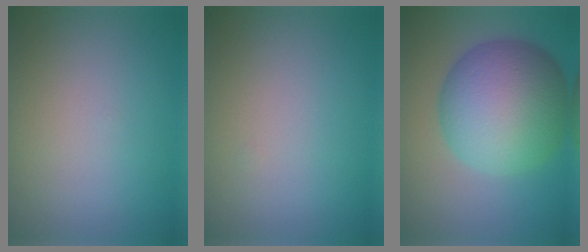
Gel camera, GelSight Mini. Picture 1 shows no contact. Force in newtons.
{"total": 0.0}
{"total": 12.2, "press": 12.2, "slide": 0.2}